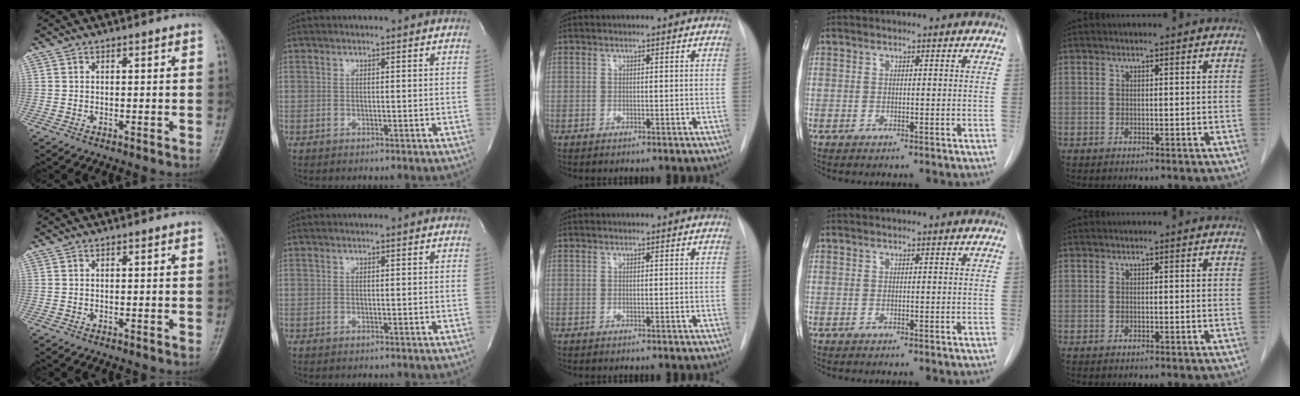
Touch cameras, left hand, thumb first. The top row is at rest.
{}